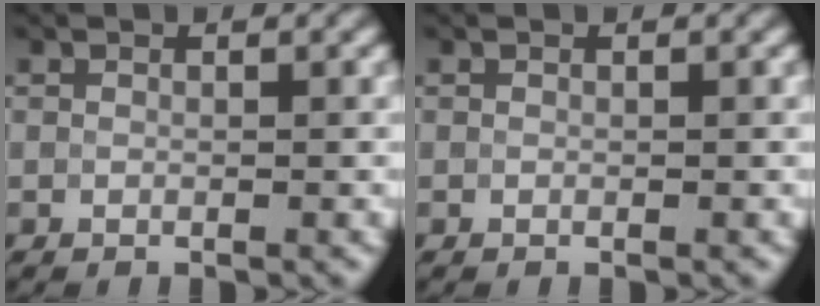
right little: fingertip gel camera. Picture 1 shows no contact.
{"total": 0.0}